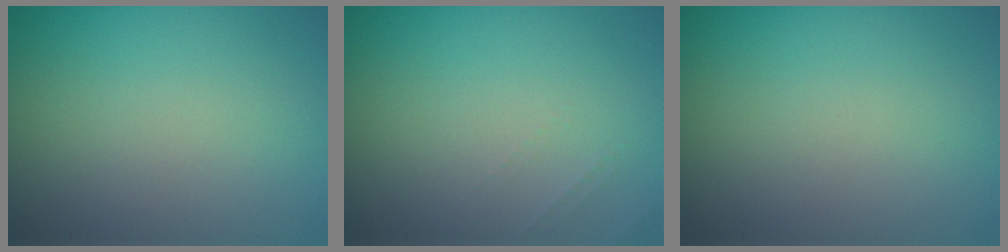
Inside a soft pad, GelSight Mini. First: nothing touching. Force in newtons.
{"total": 0.6, "press": 0.6, "slide": 0.2}
{"total": 0.0}